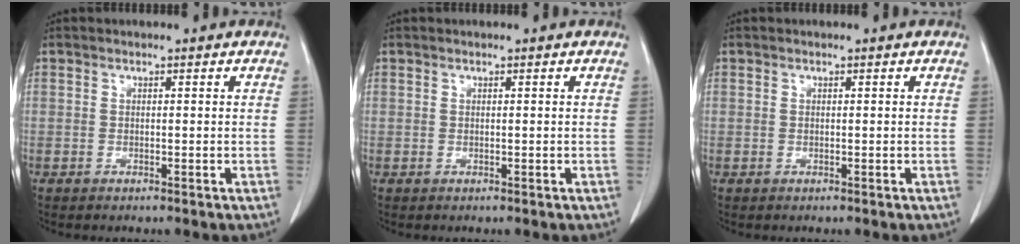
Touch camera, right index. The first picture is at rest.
{"total": 0.0}
{"total": 0.0}